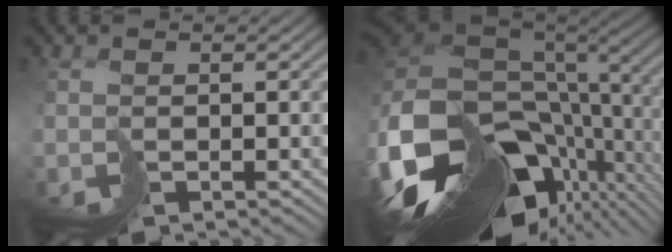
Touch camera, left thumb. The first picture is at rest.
{"total": 17.6, "force": [-4.8, 9.7, 13.8], "torque": [-0.328, -0.026, -0.064]}